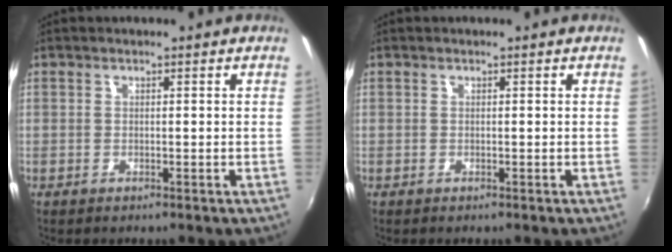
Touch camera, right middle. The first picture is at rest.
{"total": 0.0}